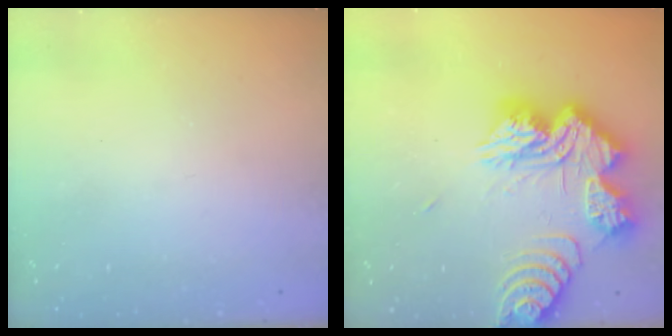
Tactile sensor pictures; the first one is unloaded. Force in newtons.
{"total": 22.4, "press": 22.3, "slide": 1.9}